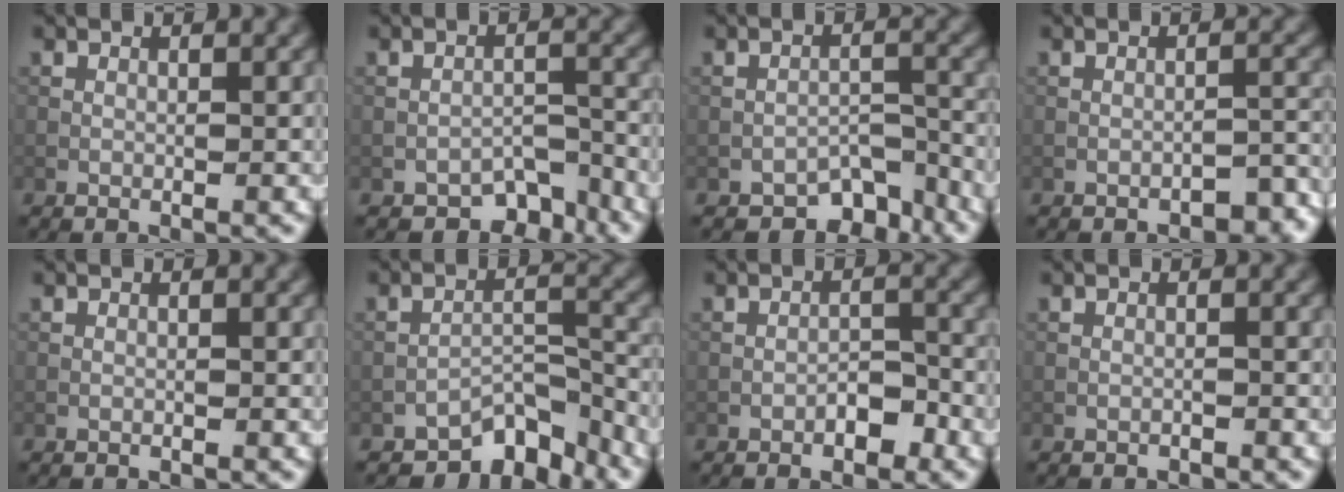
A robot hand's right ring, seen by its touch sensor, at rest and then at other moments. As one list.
[{"total": 3.7, "force": [-2.9, 1.8, 1.3], "torque": [-0.009, 0.001, -0.044]}, {"total": 4.1, "force": [-3.3, 2.0, 1.5], "torque": [-0.011, 0.001, -0.050]}, {"total": 2.2, "force": [-1.8, 0.7, 1.1], "torque": [-0.011, 0.010, -0.024]}, {"total": 0.0}, {"total": 5.5, "force": [-4.6, 2.0, 2.2], "torque": [-0.019, 0.004, -0.080]}, {"total": 2.2, "force": [-1.3, 0.9, 1.5], "torque": [-0.018, 0.008, -0.022]}, {"total": 0.5, "force": [-0.5, 0.1, 0.1], "torque": [0.001, 0.001, -0.009]}]